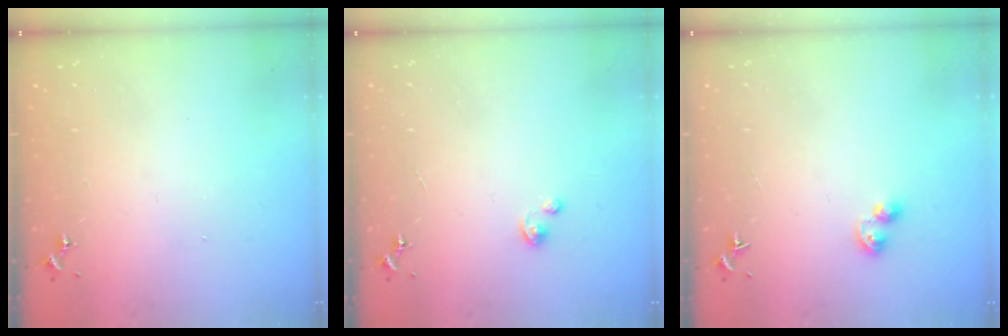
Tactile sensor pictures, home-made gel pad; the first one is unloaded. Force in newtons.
{"total": 1.8, "press": 1.8, "slide": 0.2}
{"total": 5.4, "press": 5.2, "slide": 1.3}